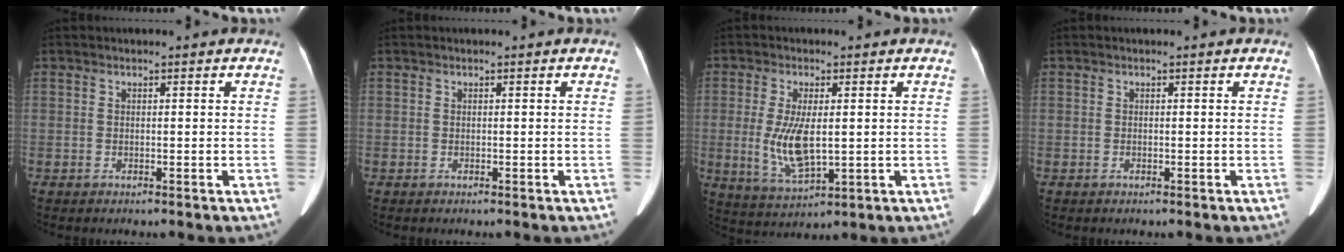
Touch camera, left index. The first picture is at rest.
{"total": 0.0}
{"total": 7.7, "force": [0.0, 2.6, 7.2], "torque": [-0.156, -0.014, 0.006]}
{"total": 0.0}